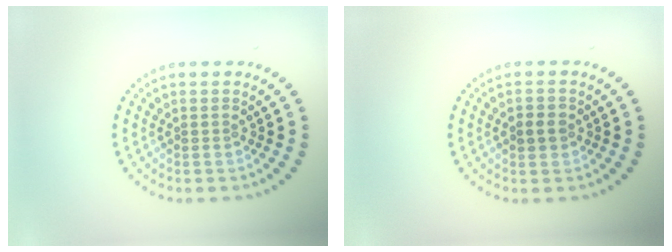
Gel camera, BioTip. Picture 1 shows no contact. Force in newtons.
{"total": 1.8, "press": 1.8, "slide": 0.2}